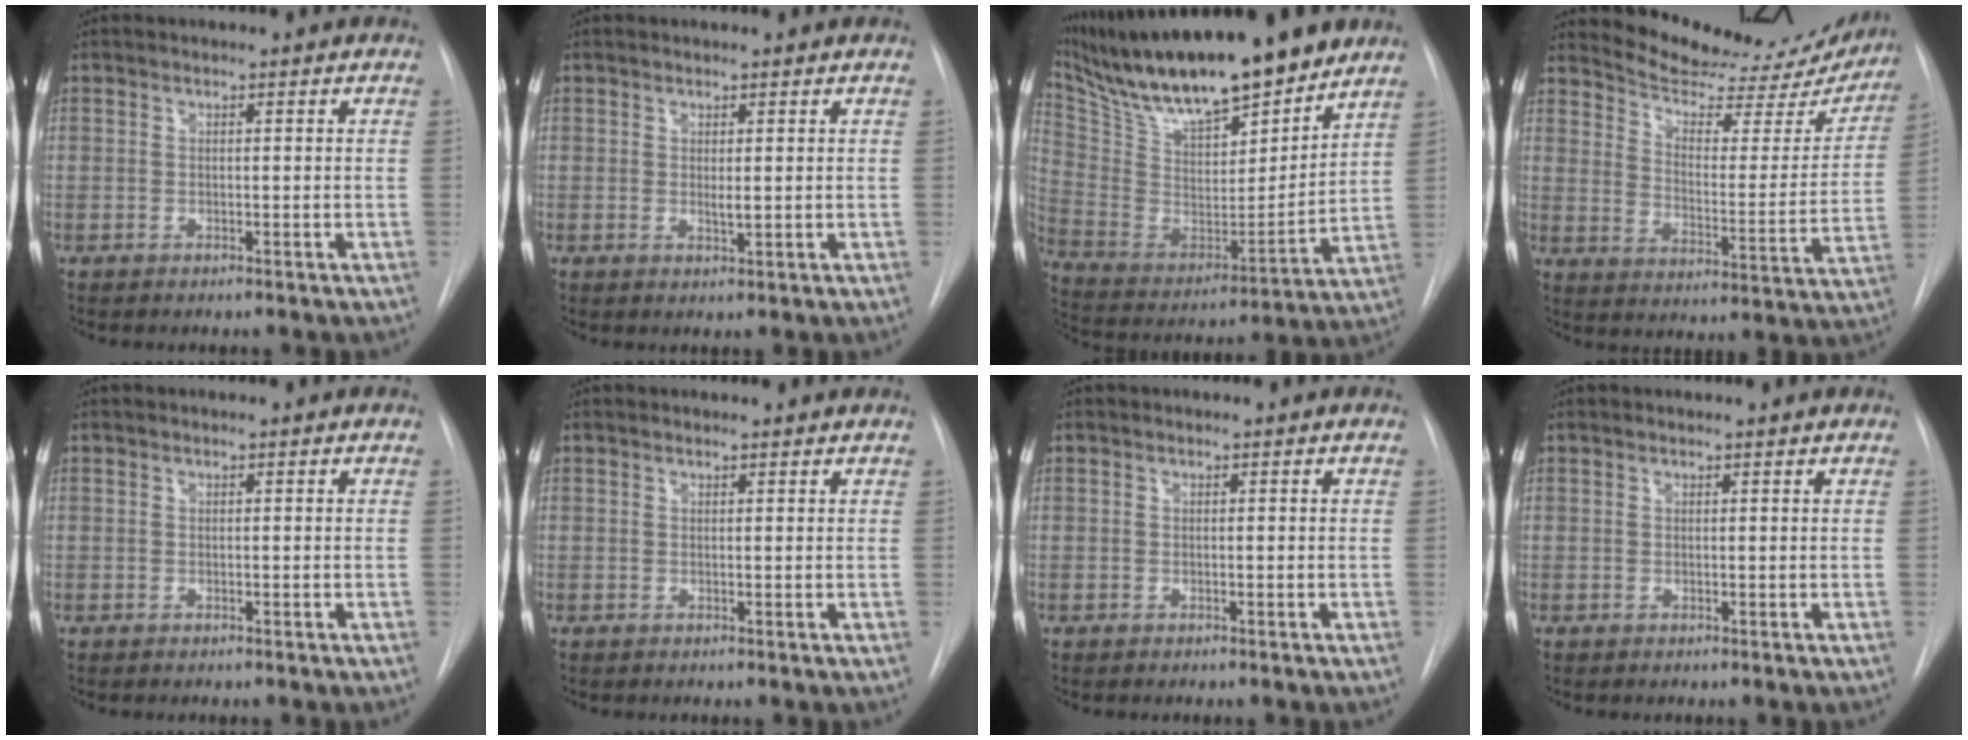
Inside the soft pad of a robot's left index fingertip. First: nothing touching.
{"total": 1.2, "force": [0.3, 0.3, 1.1], "torque": [-0.019, -0.003, 0.008]}
{"total": 24.9, "force": [20.4, 5.0, 13.4], "torque": [-0.243, -0.007, 0.339]}
{"total": 22.0, "force": [20.8, 4.6, 5.6], "torque": [-0.068, -0.065, 0.264]}
{"total": 0.0}
{"total": 2.6, "force": [2.5, 0.4, 0.4], "torque": [-0.010, 0.015, 0.027]}
{"total": 0.0}
{"total": 1.8, "force": [1.7, 0.2, 0.3], "torque": [-0.009, 0.014, 0.021]}